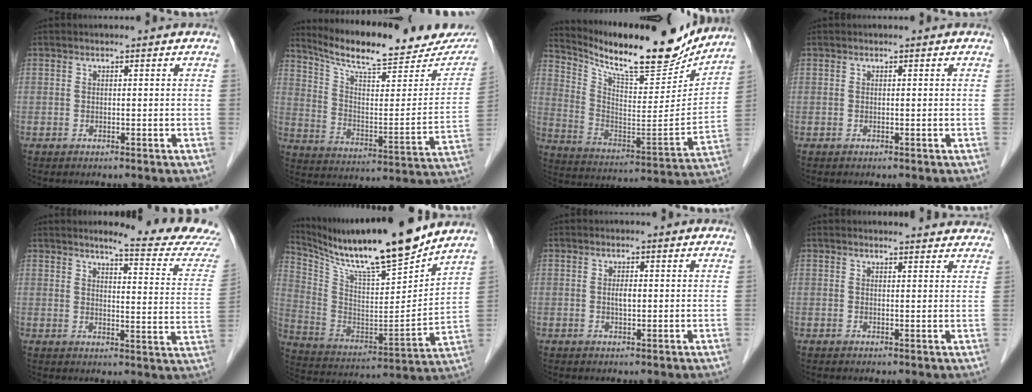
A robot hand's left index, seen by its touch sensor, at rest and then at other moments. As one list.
[{"total": 22.2, "force": [19.6, 3.7, 9.8], "torque": [-0.147, -0.039, 0.275]}, {"total": 20.6, "force": [18.6, 3.2, 8.3], "torque": [-0.154, -0.038, 0.289]}, {"total": 0.0}, {"total": 14.5, "force": [13.9, -1.0, 3.9], "torque": [-0.046, -0.093, 0.150]}, {"total": 21.1, "force": [18.0, 1.1, 10.9], "torque": [-0.201, -0.014, 0.309]}, {"total": 1.5, "force": [0.1, 0.5, 1.4], "torque": [-0.028, 0.001, 0.002]}, {"total": 7.3, "force": [7.1, 1.1, 1.2], "torque": [0.001, 0.002, 0.058]}]